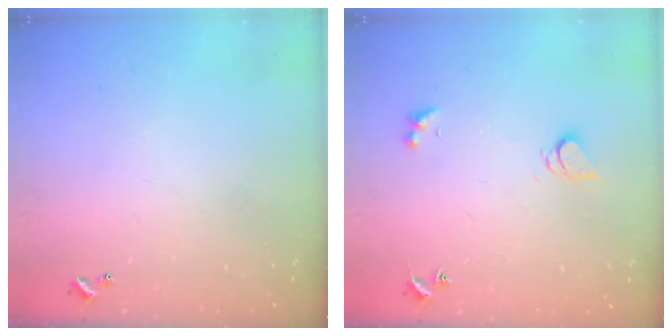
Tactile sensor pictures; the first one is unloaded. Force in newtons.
{"total": 1.5, "press": 1.4, "slide": 0.4}